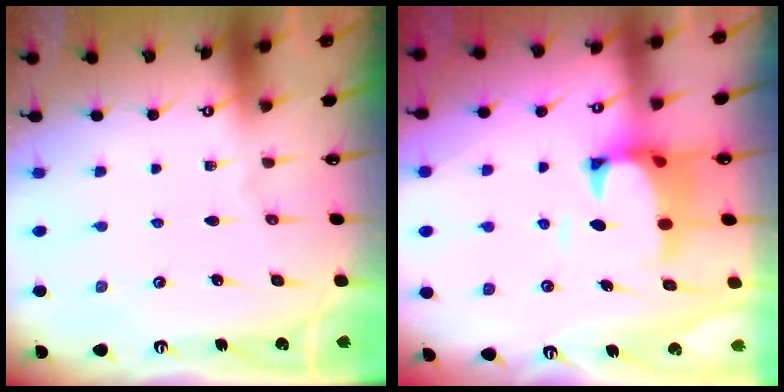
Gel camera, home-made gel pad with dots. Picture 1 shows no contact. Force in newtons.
{"total": 2.6, "press": 2.4, "slide": 1.1}